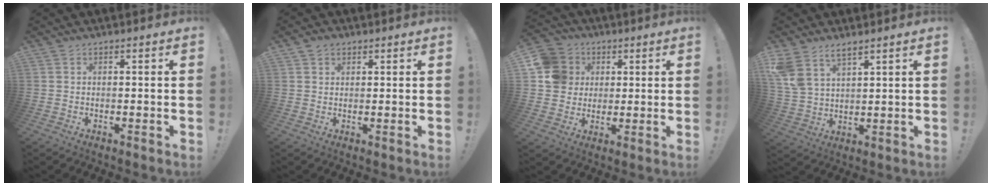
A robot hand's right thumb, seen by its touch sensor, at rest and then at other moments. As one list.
[{"total": 2.1, "force": [1.2, 1.6, 0.6], "torque": [0.001, -0.006, 0.020]}, {"total": 11.8, "force": [2.3, 10.9, 3.9], "torque": [-0.055, 0.004, 0.050]}, {"total": 8.1, "force": [5.8, 4.0, 3.9], "torque": [-0.077, -0.024, 0.115]}]